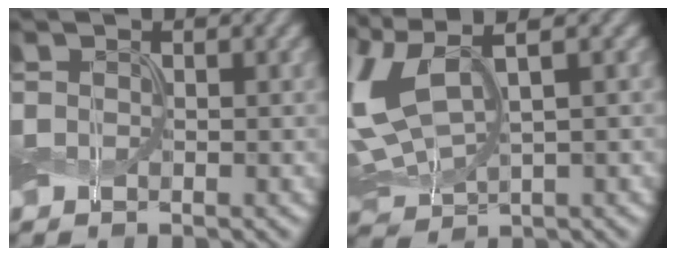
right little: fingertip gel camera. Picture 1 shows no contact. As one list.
[{"total": 9.3, "force": [2.6, 4.5, 7.8], "torque": [-0.205, 0.017, 0.056]}]